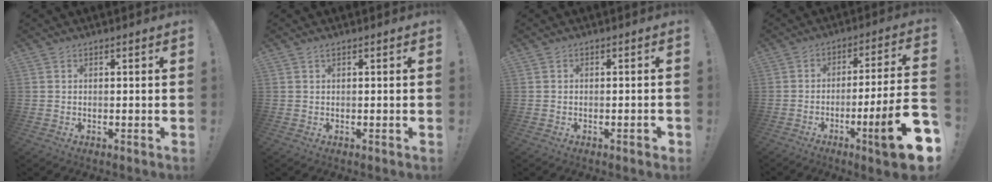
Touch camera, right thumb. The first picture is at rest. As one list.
[{"total": 0.5, "force": [0.3, 0.1, 0.4], "torque": [-0.014, 0.003, 0.006]}, {"total": 1.3, "force": [-1.0, 0.1, 0.8], "torque": [-0.017, 0.005, -0.015]}, {"total": 17.3, "force": [-7.0, 1.3, 15.7], "torque": [-0.236, 0.024, -0.103]}]